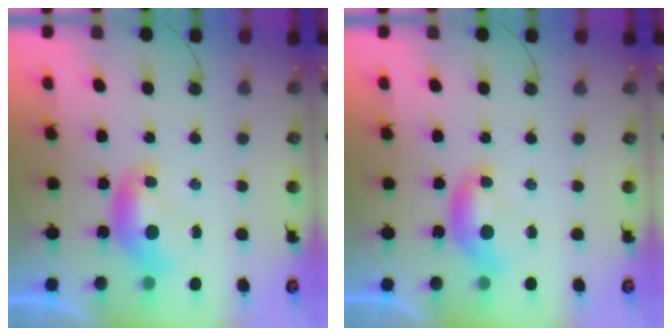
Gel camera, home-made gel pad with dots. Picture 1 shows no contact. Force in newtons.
{"total": 0.6, "press": 0.0, "slide": 0.6}